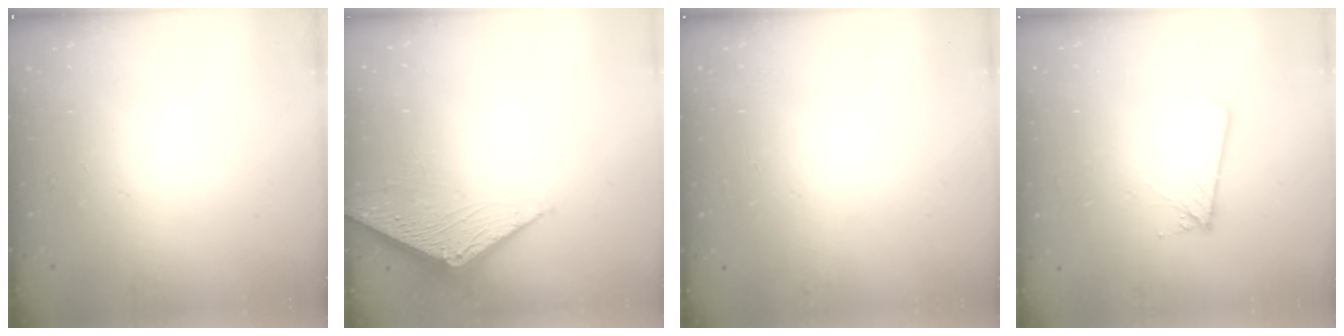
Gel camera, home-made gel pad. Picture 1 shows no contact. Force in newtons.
{"total": 2.8, "press": 2.8, "slide": 0.3}
{"total": 0.0}
{"total": 2.7, "press": 2.7, "slide": 0.2}